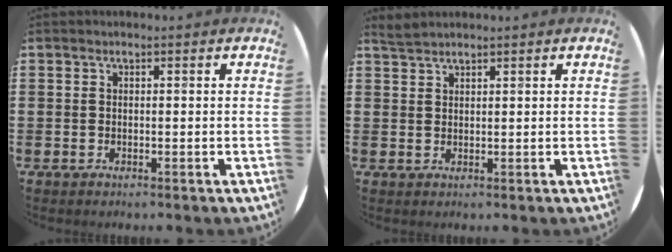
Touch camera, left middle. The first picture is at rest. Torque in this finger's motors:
{"motor_torque": [0.22, -0.20, -0.04, -0.01]}